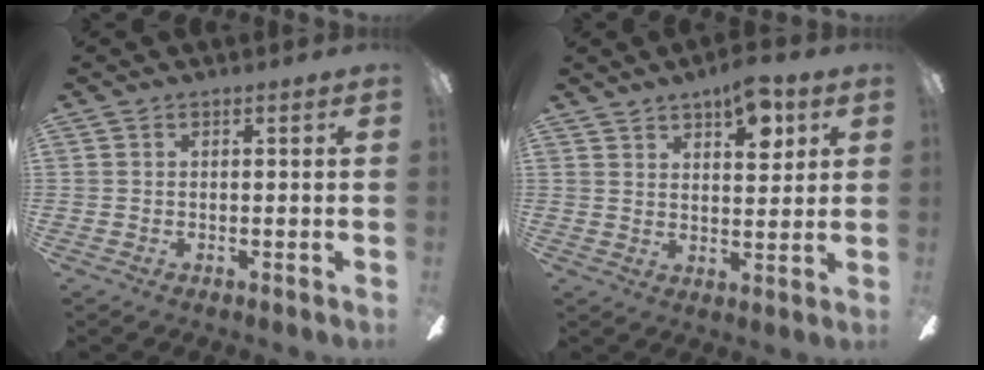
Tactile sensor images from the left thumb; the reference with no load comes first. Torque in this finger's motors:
{"motor_torque": [0.26, 0.39, 0.15, -0.05, 0.01]}